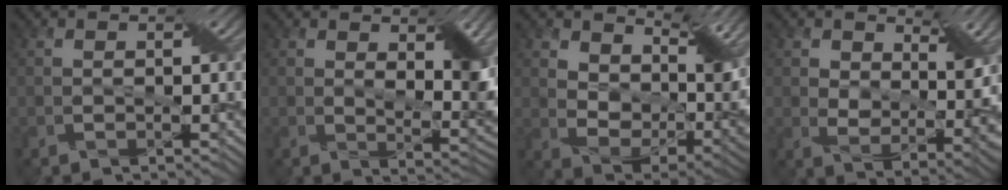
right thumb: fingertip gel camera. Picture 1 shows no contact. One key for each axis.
{"total": 5.2, "fx": 2.3, "fy": 1.9, "fz": 4.2, "tx": -0.069, "ty": -0.011, "tz": 0.042}
{"total": 9.7, "fx": 6.5, "fy": 5.1, "fz": 5.1, "tx": -0.102, "ty": -0.008, "tz": 0.111}
{"total": 5.8, "fx": 2.9, "fy": 3.0, "fz": 4.1, "tx": -0.071, "ty": -0.009, "tz": 0.051}